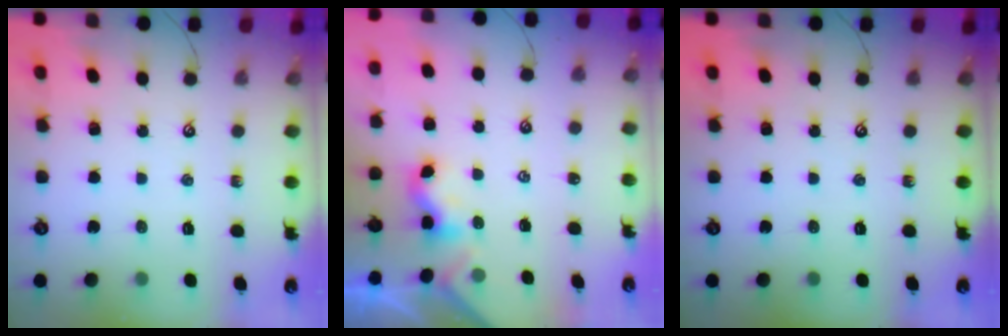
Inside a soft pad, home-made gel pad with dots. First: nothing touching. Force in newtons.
{"total": 2.3, "press": 2.3, "slide": 0.0}
{"total": 0.0}